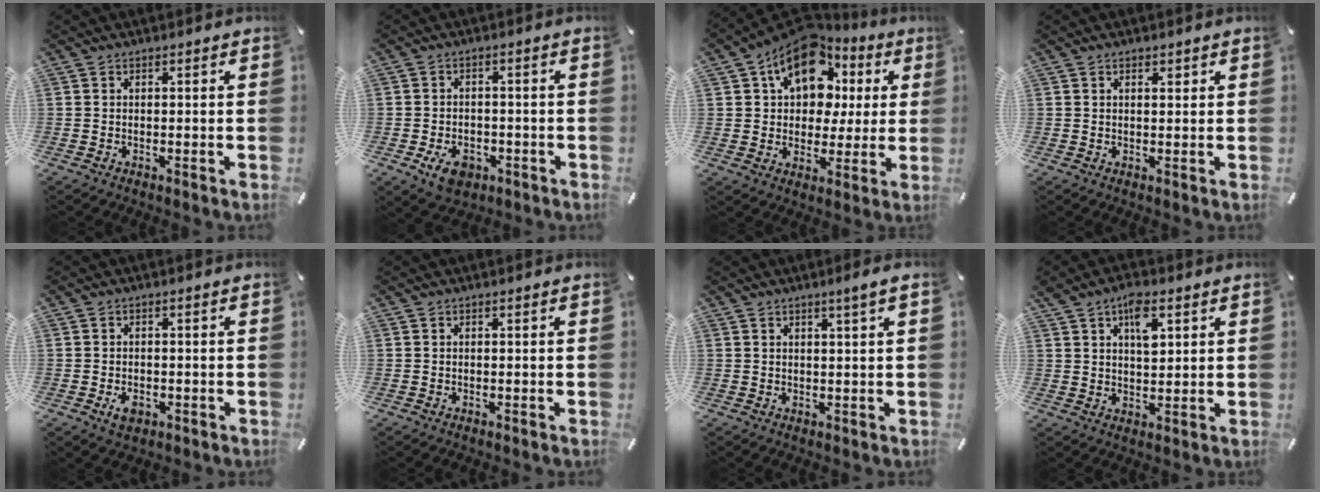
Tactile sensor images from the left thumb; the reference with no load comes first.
{"total": 6.0, "force": [-2.7, 4.3, 3.3], "torque": [-0.059, 0.010, -0.049]}
{"total": 15.0, "force": [7.1, 10.6, 8.0], "torque": [-0.144, -0.030, 0.132]}
{"total": 1.2, "force": [0.6, 0.7, 0.8], "torque": [-0.016, 0.003, 0.010]}
{"total": 3.2, "force": [-1.3, 2.1, 2.0], "torque": [-0.049, 0.002, -0.026]}
{"total": 0.0}
{"total": 2.8, "force": [1.3, 0.1, 2.4], "torque": [-0.047, -0.001, 0.022]}
{"total": 7.5, "force": [3.4, 4.0, 5.4], "torque": [-0.080, -0.004, 0.056]}